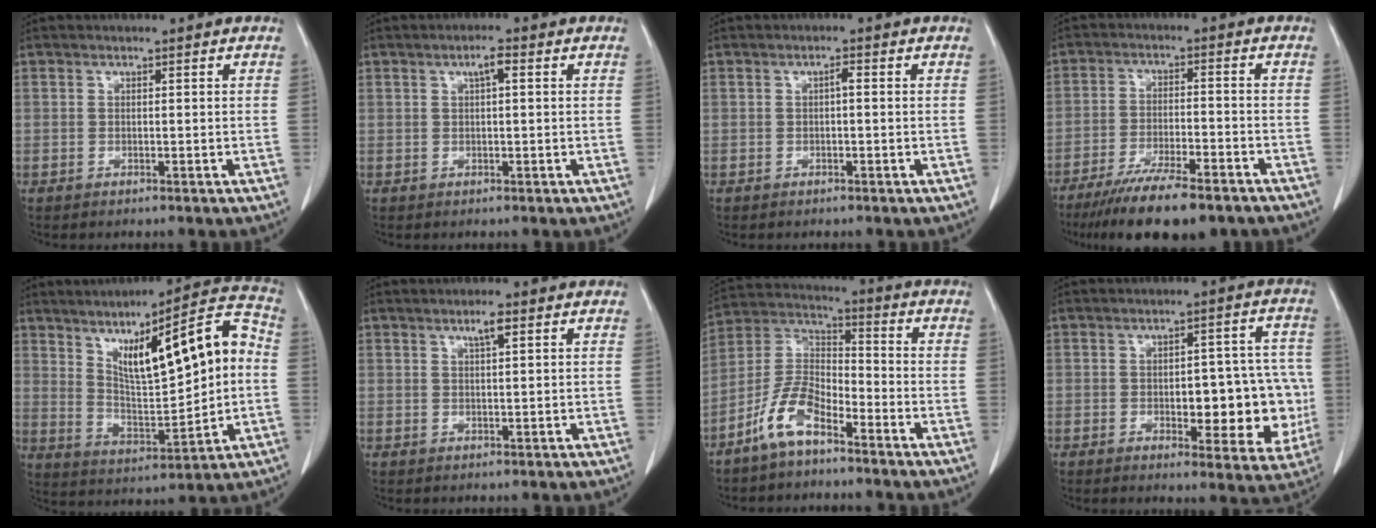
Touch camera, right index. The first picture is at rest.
{"total": 2.0, "force": [0.7, 0.3, 1.9], "torque": [-0.033, 0.005, 0.010]}
{"total": 1.0, "force": [0.0, 0.2, 0.9], "torque": [-0.016, 0.003, -0.001]}
{"total": 14.2, "force": [-11.0, 2.3, 8.6], "torque": [-0.137, -0.029, -0.174]}
{"total": 16.5, "force": [3.2, 3.8, 15.8], "torque": [-0.242, 0.031, 0.063]}
{"total": 2.1, "force": [1.1, 0.2, 1.8], "torque": [-0.035, 0.001, 0.019]}
{"total": 9.0, "force": [-6.0, 3.2, 5.9], "torque": [-0.133, 0.008, -0.124]}
{"total": 13.0, "force": [-2.1, 5.3, 11.7], "torque": [-0.125, 0.026, -0.016]}